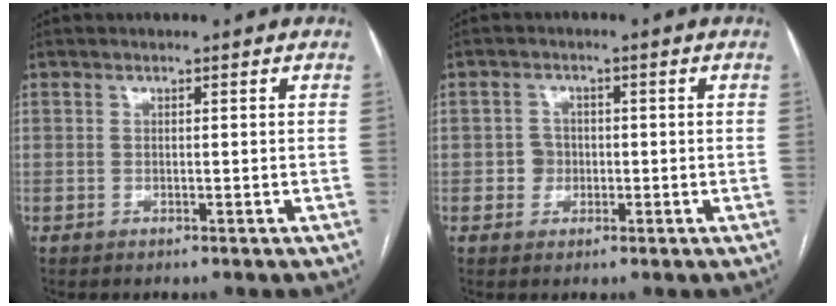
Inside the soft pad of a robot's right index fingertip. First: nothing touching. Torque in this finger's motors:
{"motor_torque": [0.25, 0.05, -0.01, 0.00]}